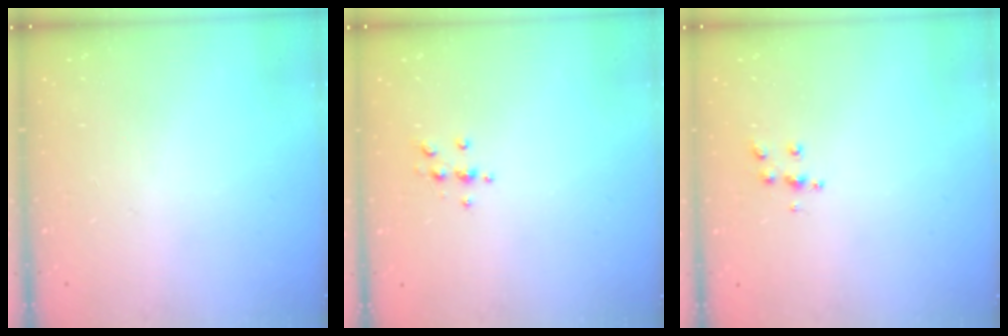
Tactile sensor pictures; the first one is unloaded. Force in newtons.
{"total": 4.2, "press": 4.2, "slide": 0.4}
{"total": 6.2, "press": 6.2, "slide": 0.5}